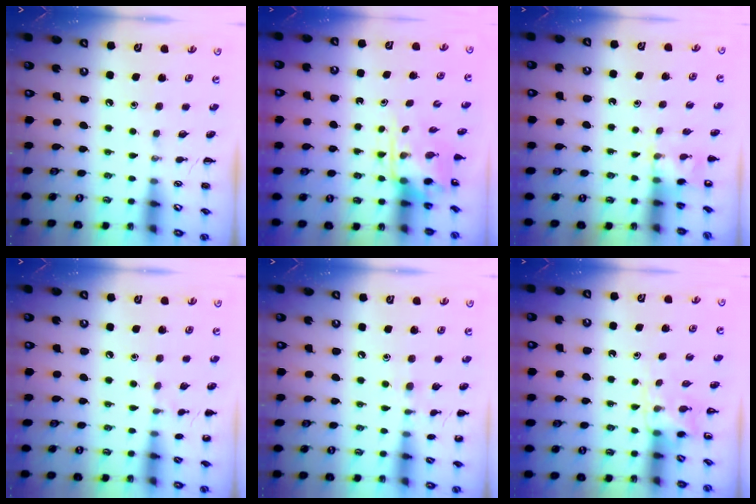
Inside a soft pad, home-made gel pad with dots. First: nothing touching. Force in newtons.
{"total": 4.6, "press": 4.6, "slide": 0.5}
{"total": 4.4, "press": 4.2, "slide": 1.3}
{"total": 5.4, "press": 5.1, "slide": 1.6}
{"total": 6.7, "press": 6.5, "slide": 1.9}
{"total": 4.5, "press": 4.3, "slide": 1.4}